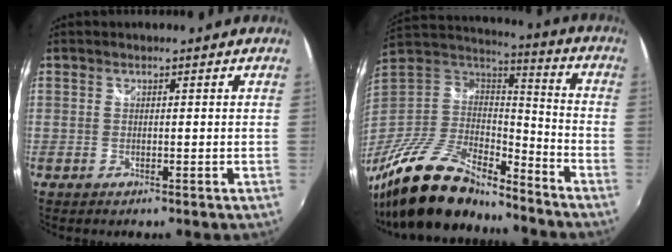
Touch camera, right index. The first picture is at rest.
{"total": 23.2, "force": [-17.6, 9.0, 12.2], "torque": [-0.258, -0.019, -0.309]}